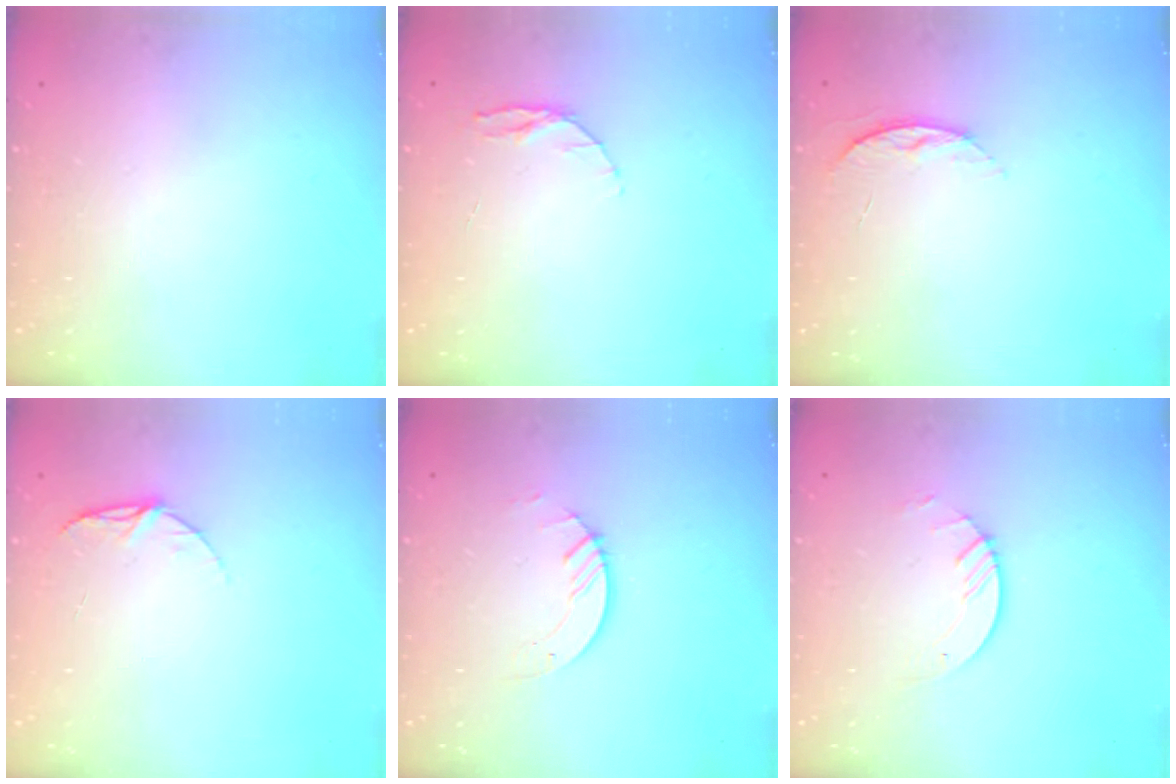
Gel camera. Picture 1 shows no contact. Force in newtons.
{"total": 4.9, "press": 4.8, "slide": 0.5}
{"total": 5.8, "press": 5.8, "slide": 0.6}
{"total": 5.6, "press": 5.6, "slide": 0.5}
{"total": 2.8, "press": 2.8, "slide": 0.3}
{"total": 3.9, "press": 3.9, "slide": 0.4}